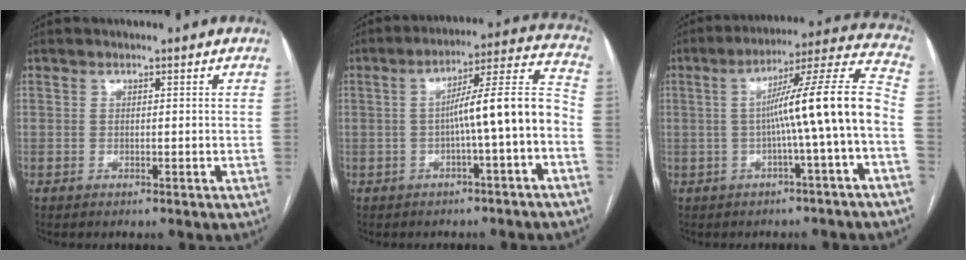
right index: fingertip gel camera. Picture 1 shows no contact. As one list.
[{"total": 10.8, "force": [-2.7, -0.2, 10.5], "torque": [-0.154, 0.035, -0.038]}, {"total": 13.3, "force": [-2.2, -1.5, 13.0], "torque": [-0.191, 0.028, -0.036]}]